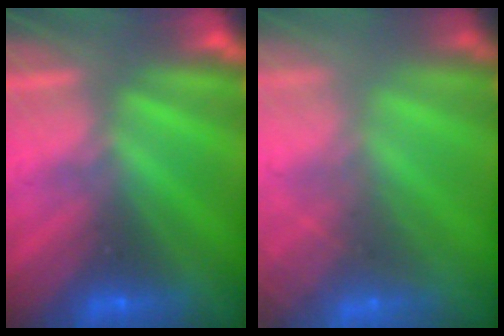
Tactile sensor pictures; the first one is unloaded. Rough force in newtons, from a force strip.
{"total": 5.7}